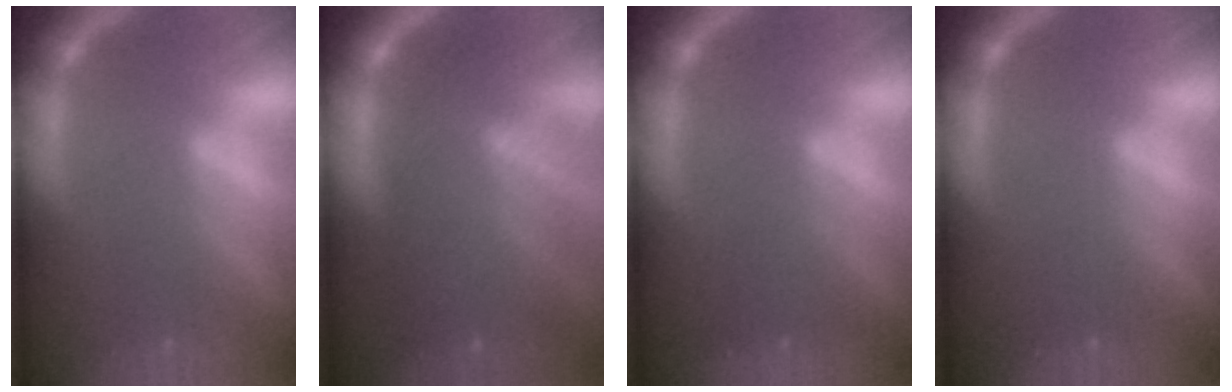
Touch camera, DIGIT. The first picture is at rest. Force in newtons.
{"total": 9.1}
{"total": 2.0}
{"total": 0.0}